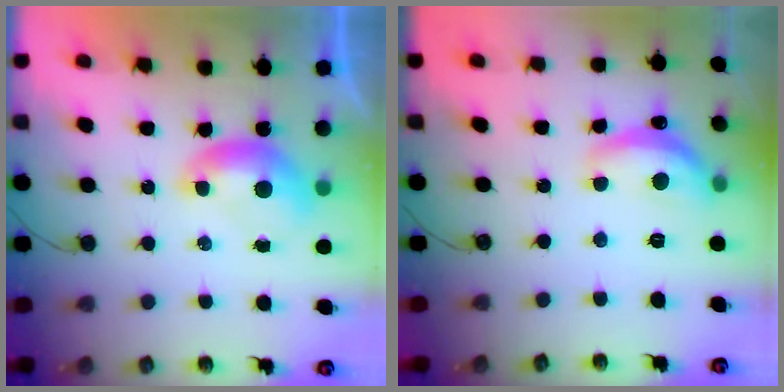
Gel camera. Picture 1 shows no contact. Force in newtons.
{"total": 7.3, "press": 7.3, "slide": 0.6}